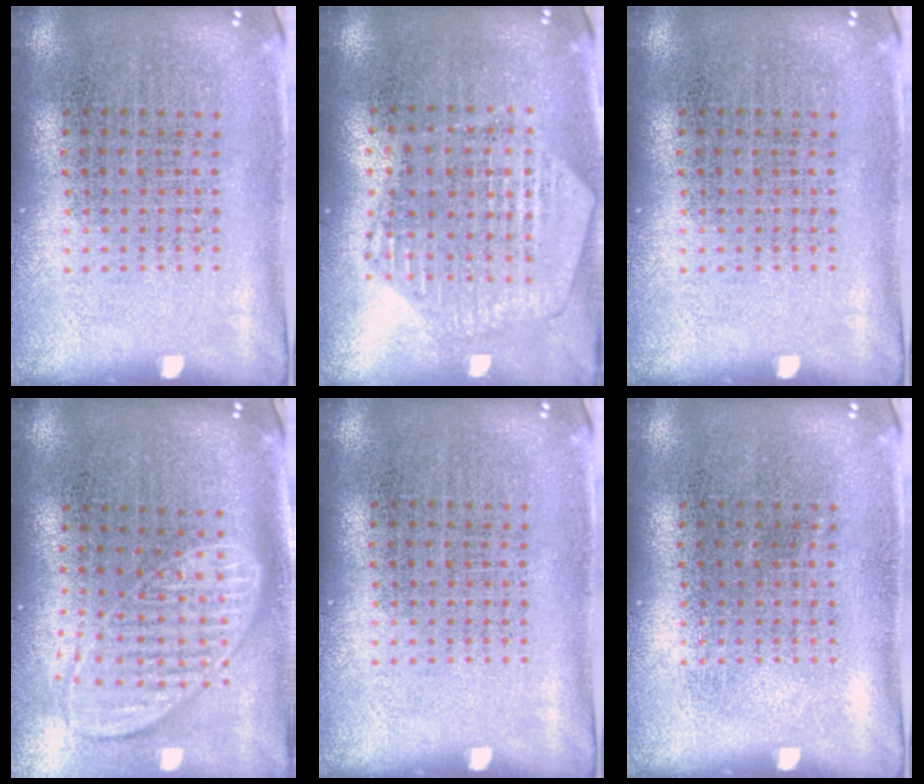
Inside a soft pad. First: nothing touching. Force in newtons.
{"total": 1.2, "press": 1.2, "slide": 0.1}
{"total": 0.0}
{"total": 1.8, "press": 1.4, "slide": 1.1}
{"total": 0.0}
{"total": 0.0}